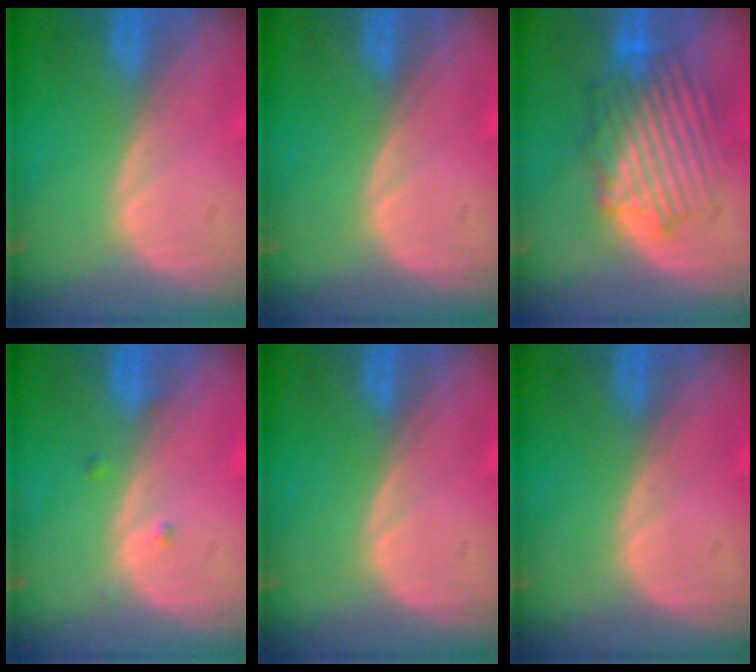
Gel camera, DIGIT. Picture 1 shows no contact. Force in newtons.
{"total": 0.0}
{"total": 8.9, "press": 8.6, "slide": 2.3}
{"total": 0.8, "press": 0.8, "slide": 0.2}
{"total": 0.0}
{"total": 0.0}